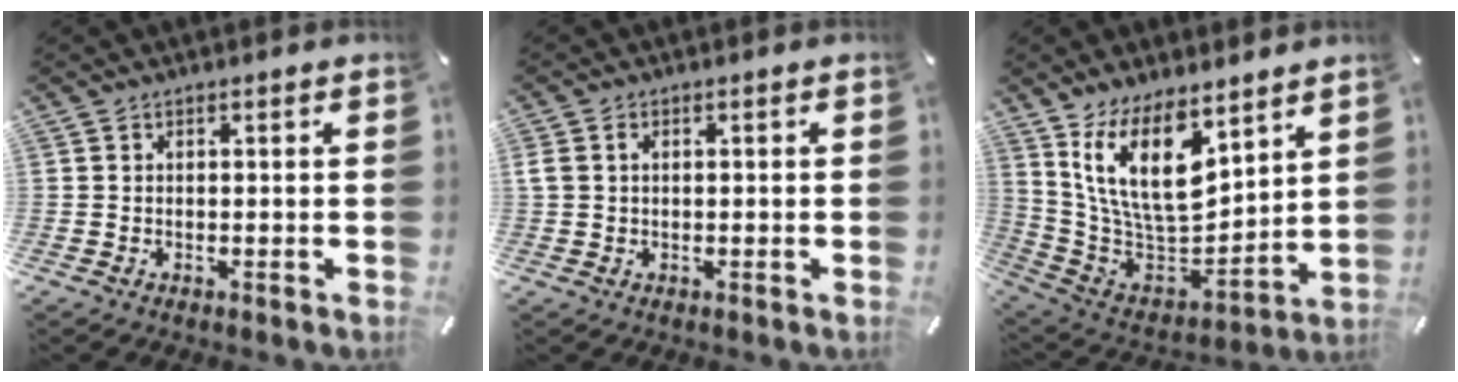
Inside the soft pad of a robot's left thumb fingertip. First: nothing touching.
{"total": 1.6, "force": [0.2, 1.2, 1.1], "torque": [-0.023, 0.006, 0.001]}
{"total": 17.9, "force": [10.1, 8.7, 11.9], "torque": [-0.240, -0.073, 0.182]}